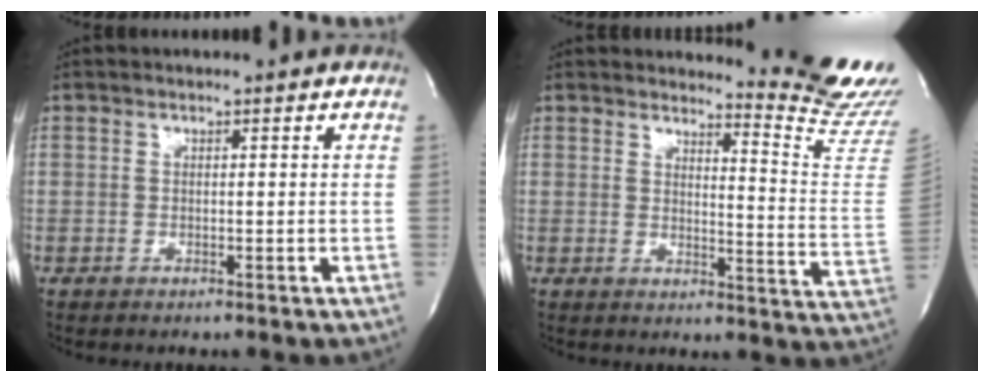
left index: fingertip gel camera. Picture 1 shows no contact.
{"total": 11.7, "force": [11.4, -2.0, 1.6], "torque": [-0.017, -0.145, 0.117]}